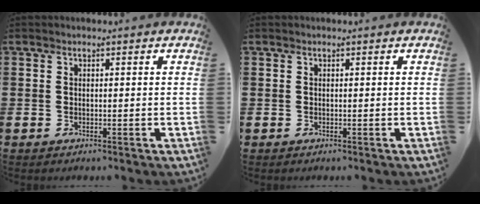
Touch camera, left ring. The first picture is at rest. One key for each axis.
{"total": 0.0}